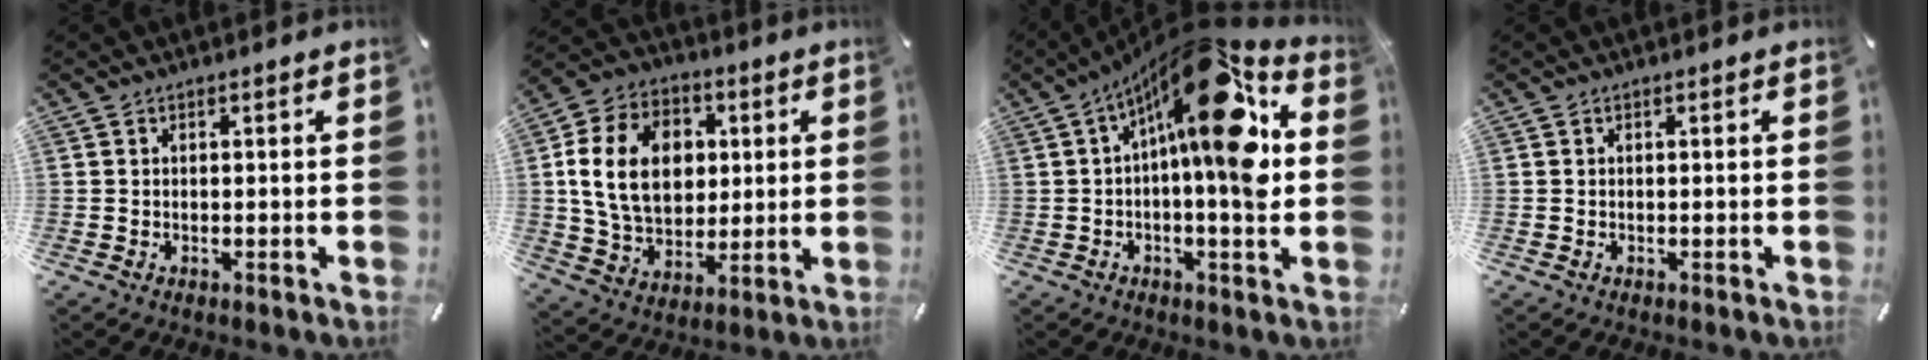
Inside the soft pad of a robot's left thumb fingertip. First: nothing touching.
{"total": 17.2, "force": [2.4, 13.3, 10.6], "torque": [-0.213, 0.014, 0.044]}
{"total": 19.6, "force": [4.9, 6.2, 17.9], "torque": [-0.266, -0.039, 0.070]}
{"total": 0.0}